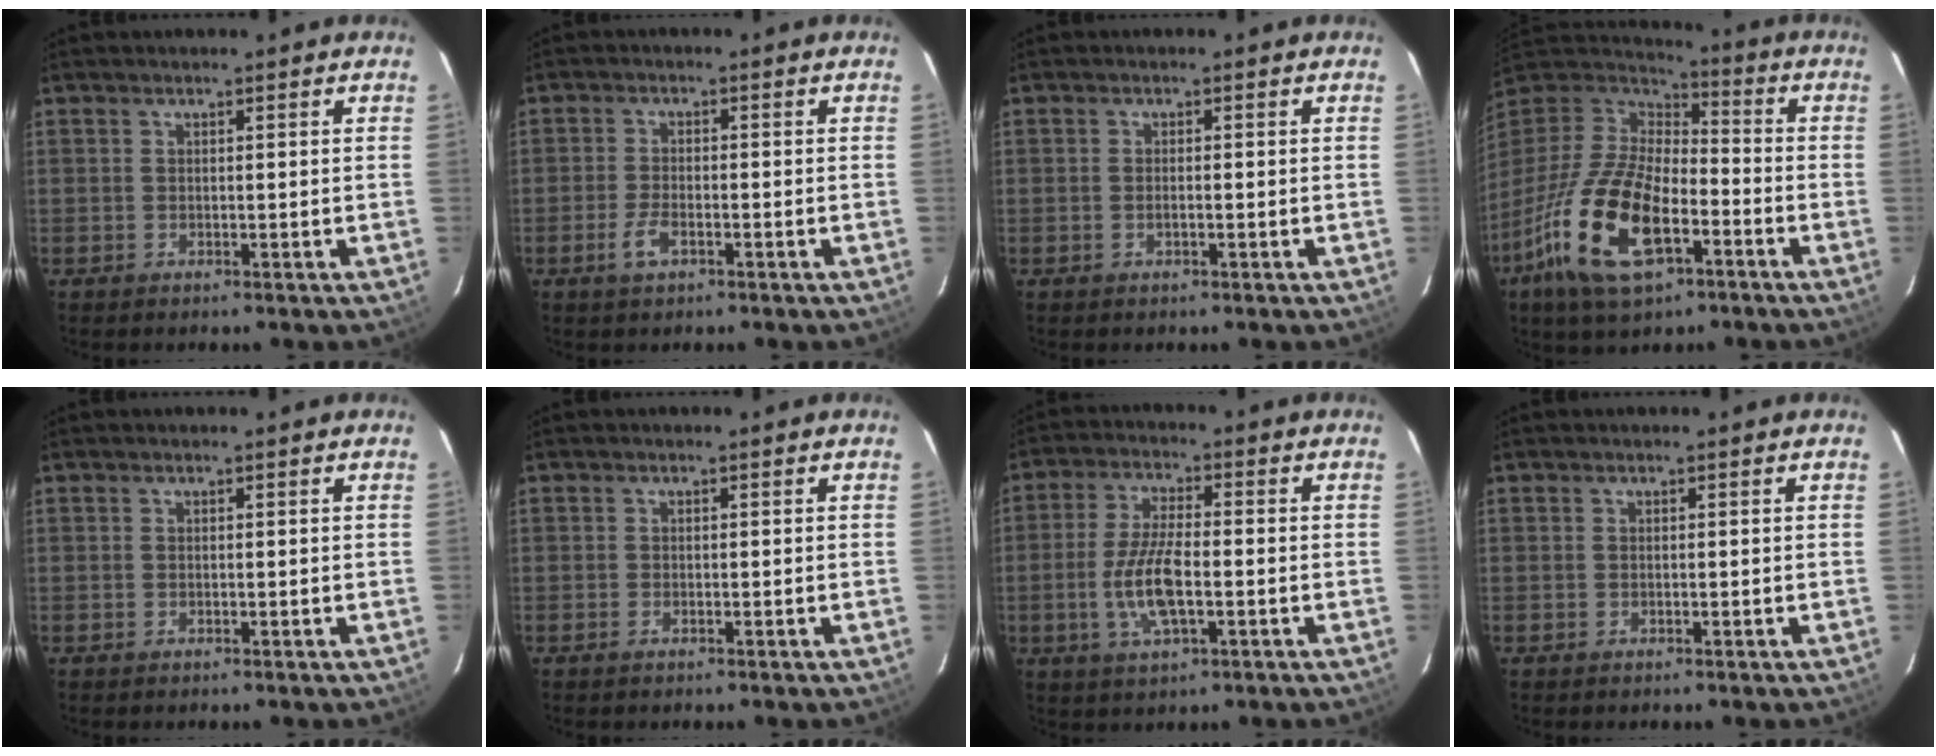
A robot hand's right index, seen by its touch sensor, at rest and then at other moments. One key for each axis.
{"total": 3.6, "fx": -1.8, "fy": 1.5, "fz": 2.7, "tx": -0.064, "ty": -0.001, "tz": -0.034}
{"total": 0.9, "fx": -0.4, "fy": 0.3, "fz": 0.7, "tx": -0.015, "ty": -0.001, "tz": -0.006}
{"total": 21.9, "fx": -10.2, "fy": 10.0, "fz": 16.6, "tx": -0.353, "ty": -0.037, "tz": -0.188}
{"total": 0.0}
{"total": 0.6, "fx": -0.4, "fy": 0.3, "fz": 0.3, "tx": -0.006, "ty": -0.001, "tz": -0.009}
{"total": 9.5, "fx": -2.3, "fy": 3.0, "fz": 8.7, "tx": -0.179, "ty": -0.003, "tz": -0.045}
{"total": 0.0}